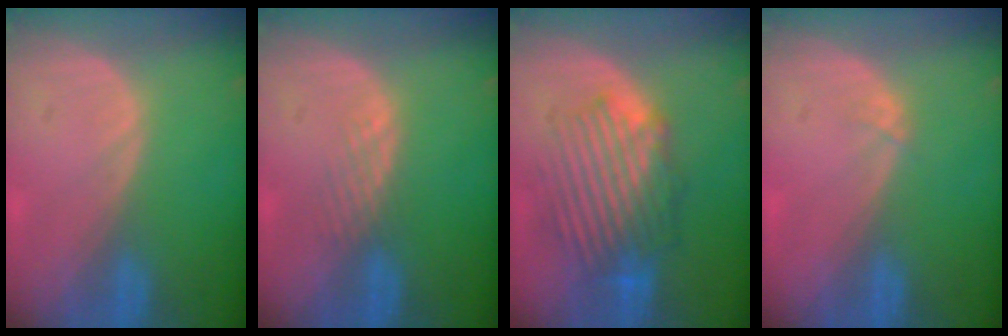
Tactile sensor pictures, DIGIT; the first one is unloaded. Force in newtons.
{"total": 1.8, "press": 1.8, "slide": 0.2}
{"total": 8.9, "press": 8.6, "slide": 2.2}
{"total": 0.7, "press": 0.6, "slide": 0.3}